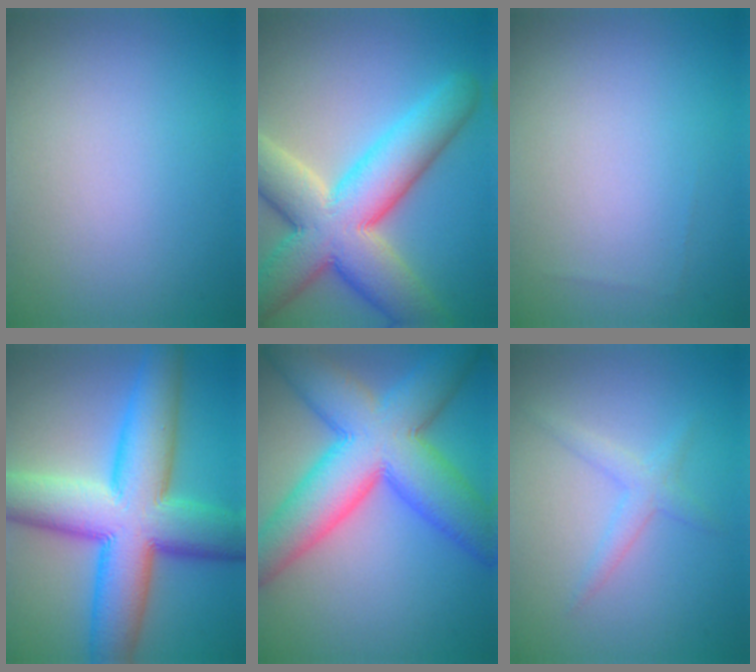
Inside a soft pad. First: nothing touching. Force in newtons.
{"total": 11.7, "press": 11.7, "slide": 0.9}
{"total": 0.0}
{"total": 13.3, "press": 13.3, "slide": 0.4}
{"total": 12.1, "press": 12.1, "slide": 0.5}
{"total": 1.8, "press": 1.8, "slide": 0.1}